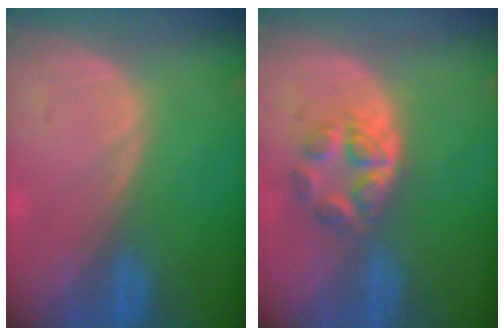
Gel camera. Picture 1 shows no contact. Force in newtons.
{"total": 5.2, "press": 4.8, "slide": 2.0}